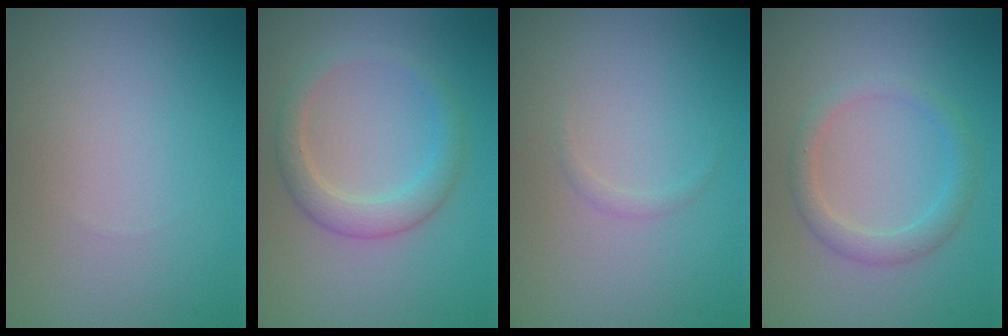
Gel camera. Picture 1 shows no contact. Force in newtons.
{"total": 2.8, "press": 2.8, "slide": 0.2}
{"total": 0.5, "press": 0.5, "slide": 0.0}
{"total": 2.2, "press": 2.2, "slide": 0.1}